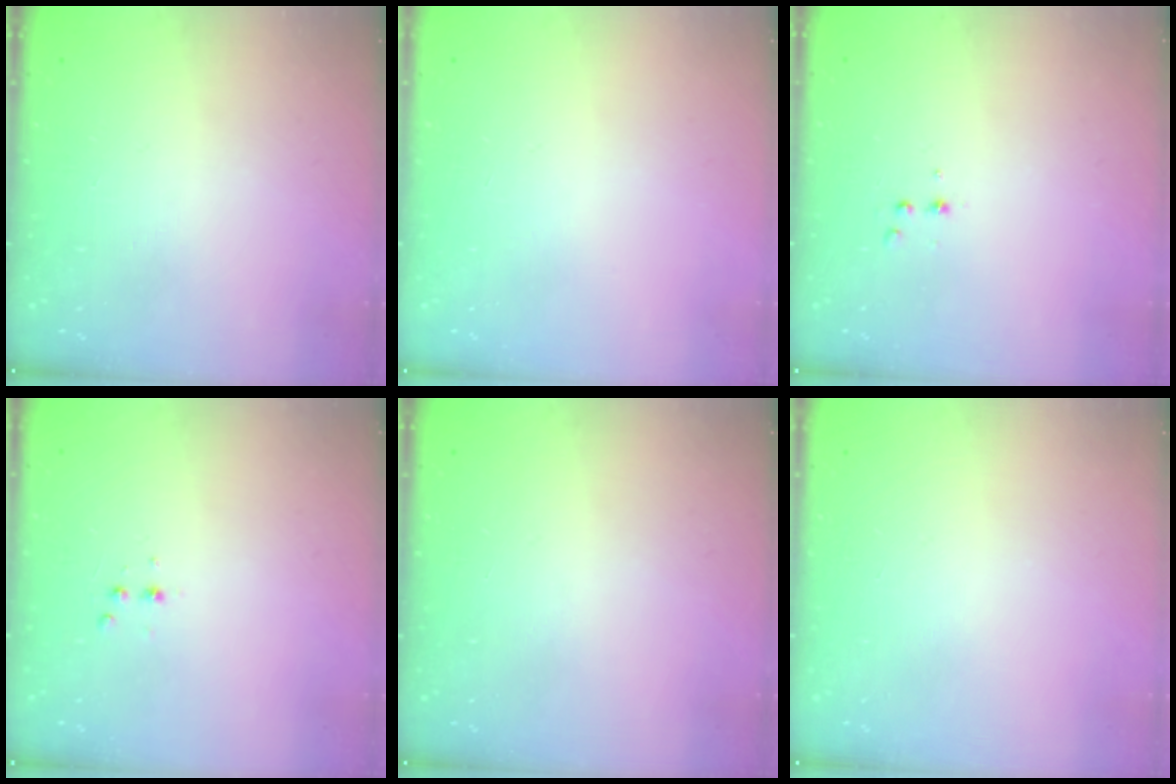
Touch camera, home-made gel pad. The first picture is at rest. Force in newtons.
{"total": 0.0}
{"total": 3.2, "press": 3.1, "slide": 1.0}
{"total": 2.9, "press": 2.7, "slide": 1.0}
{"total": 0.0}
{"total": 0.0}